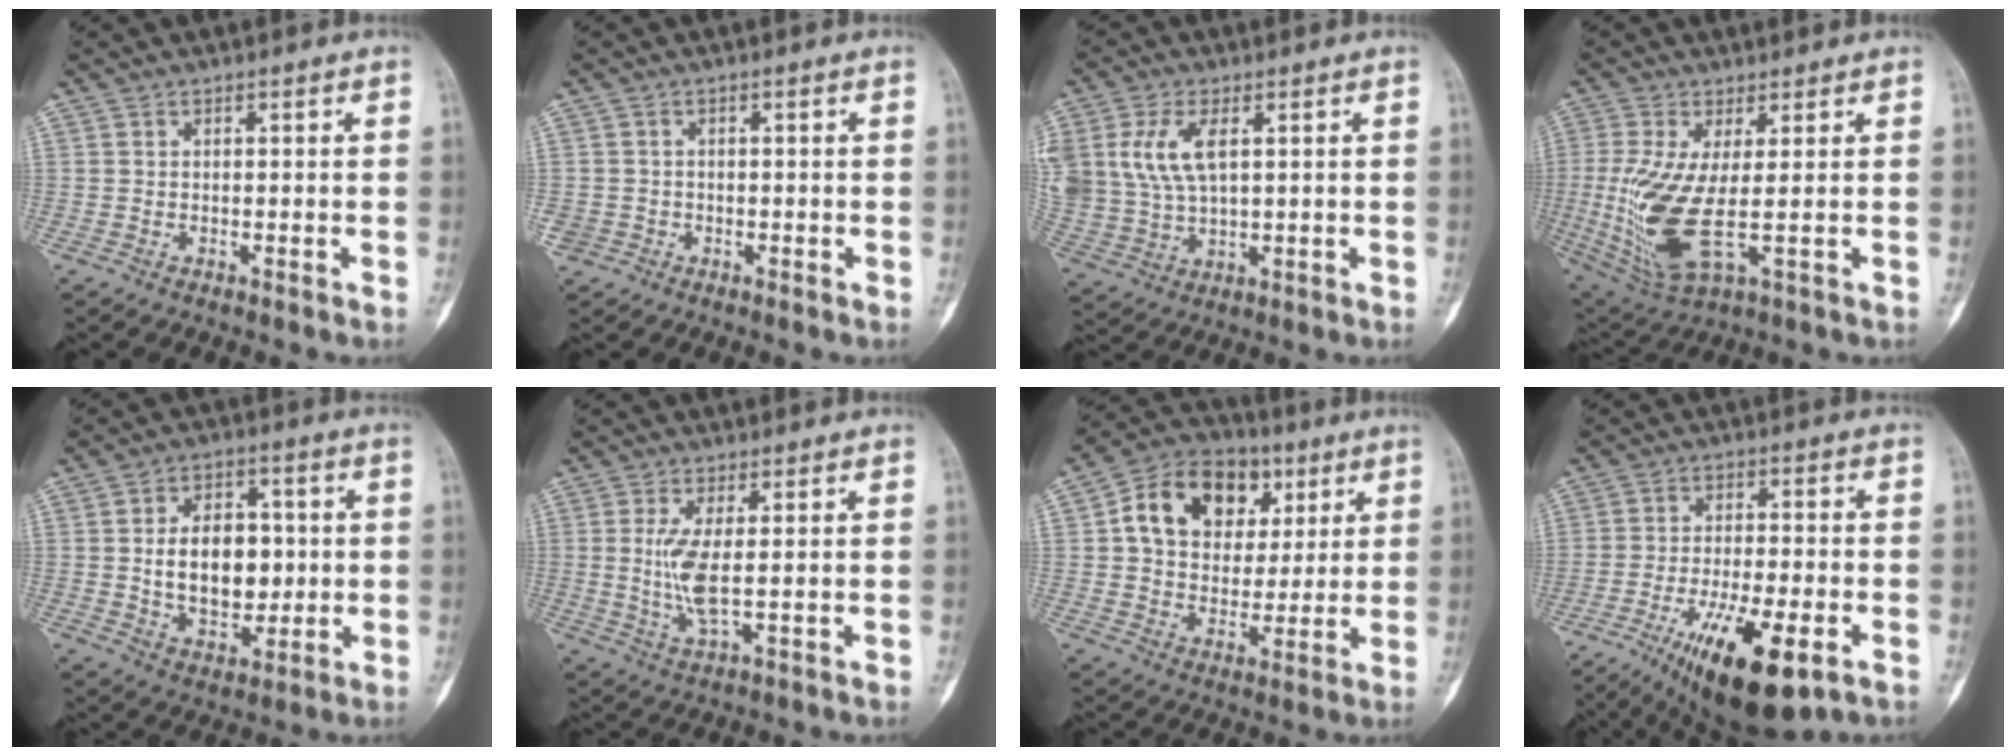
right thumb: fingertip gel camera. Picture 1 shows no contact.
{"total": 2.0, "force": [-0.7, 1.9, 0.0], "torque": [0.011, 0.009, -0.015]}
{"total": 11.3, "force": [3.3, 6.2, 8.8], "torque": [-0.195, -0.001, 0.074]}
{"total": 12.5, "force": [-0.6, 4.1, 11.8], "torque": [-0.276, -0.020, 0.001]}
{"total": 13.1, "force": [0.3, 8.6, 9.8], "torque": [-0.116, 0.006, 0.014]}
{"total": 6.2, "force": [0.5, 1.6, 6.0], "torque": [-0.140, -0.015, 0.012]}
{"total": 16.7, "force": [5.4, 12.6, 9.6], "torque": [-0.128, 0.004, 0.086]}
{"total": 15.7, "force": [-7.5, 5.1, 12.8], "torque": [-0.212, 0.007, -0.112]}